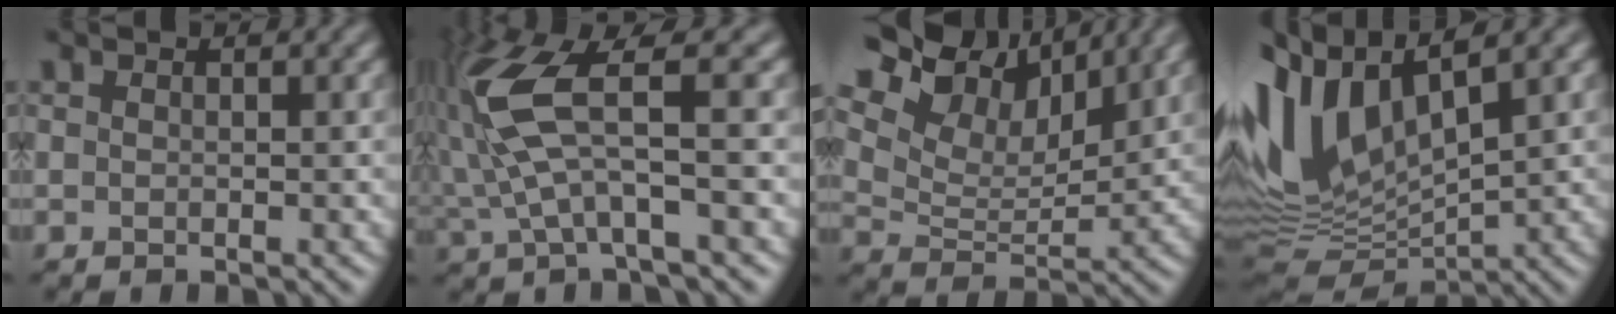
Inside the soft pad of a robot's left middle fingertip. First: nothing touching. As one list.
[{"total": 6.9, "force": [1.1, 2.1, 6.4], "torque": [-0.153, 0.011, 0.020]}, {"total": 12.1, "force": [7.7, 7.0, 6.1], "torque": [-0.126, 0.039, 0.130]}, {"total": 10.9, "force": [3.8, 5.7, 8.5], "torque": [-0.200, 0.014, 0.071]}]